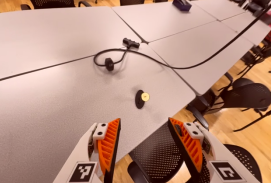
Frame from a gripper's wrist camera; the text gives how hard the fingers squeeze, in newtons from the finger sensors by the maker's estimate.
{"total": 0.0}